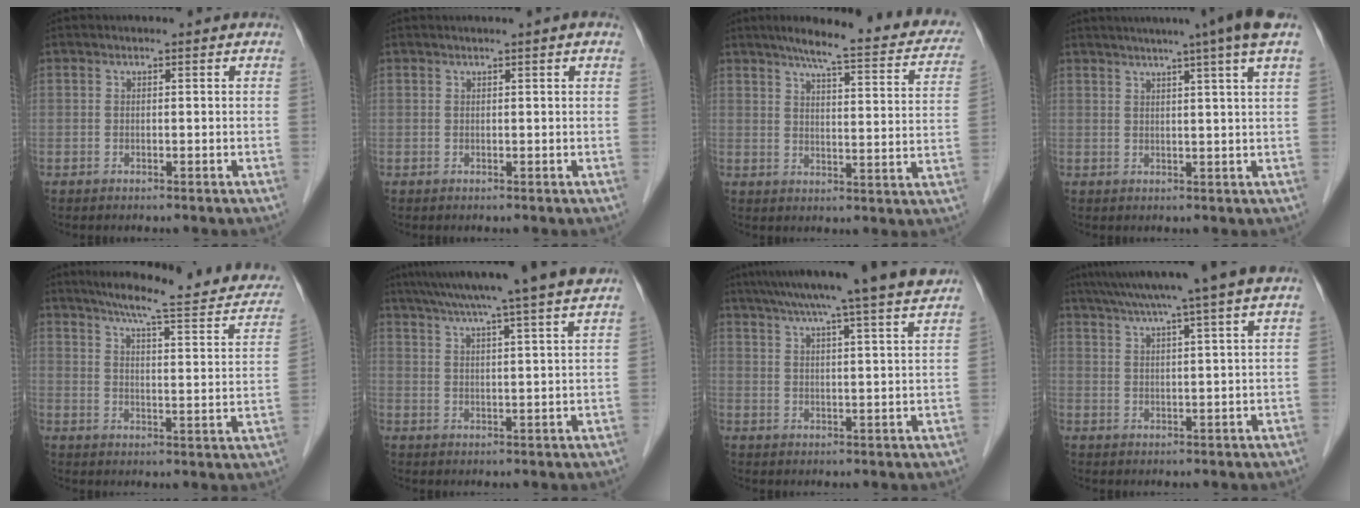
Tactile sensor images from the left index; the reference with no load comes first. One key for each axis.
{"total": 1.2, "fx": 0.7, "fy": -0.3, "fz": 1.0, "tx": -0.018, "ty": 0.002, "tz": 0.015}
{"total": 20.0, "fx": 16.2, "fy": 3.0, "fz": 11.2, "tx": -0.141, "ty": 0.002, "tz": 0.194}
{"total": 10.4, "fx": 7.3, "fy": -1.8, "fz": 7.2, "tx": -0.107, "ty": 0.016, "tz": 0.078}
{"total": 20.1, "fx": 16.5, "fy": 2.6, "fz": 11.2, "tx": -0.145, "ty": -0.006, "tz": 0.201}
{"total": 16.0, "fx": 13.3, "fy": -1.7, "fz": 8.7, "tx": -0.147, "ty": 0.010, "tz": 0.183}
{"total": 16.6, "fx": 13.8, "fy": -1.1, "fz": 9.2, "tx": -0.151, "ty": 0.016, "tz": 0.188}
{"total": 11.9, "fx": 9.3, "fy": -2.2, "fz": 7.1, "tx": -0.117, "ty": 0.013, "tz": 0.129}